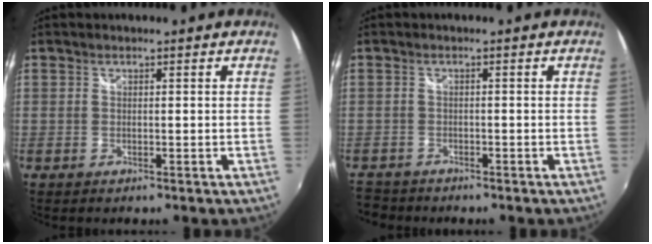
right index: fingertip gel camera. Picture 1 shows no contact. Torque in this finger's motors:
{"motor_torque": [-1.94, -0.20, -1.05, -0.21]}